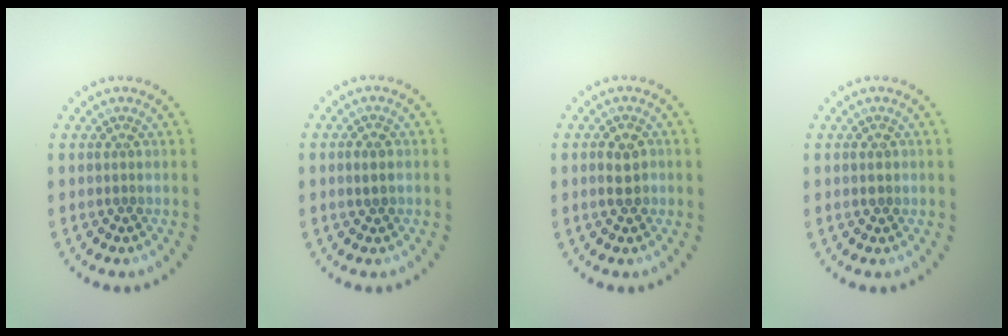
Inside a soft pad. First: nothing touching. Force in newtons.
{"total": 0.8, "press": 0.8, "slide": 0.3}
{"total": 2.1, "press": 2.1, "slide": 0.3}
{"total": 1.1, "press": 1.1, "slide": 0.1}